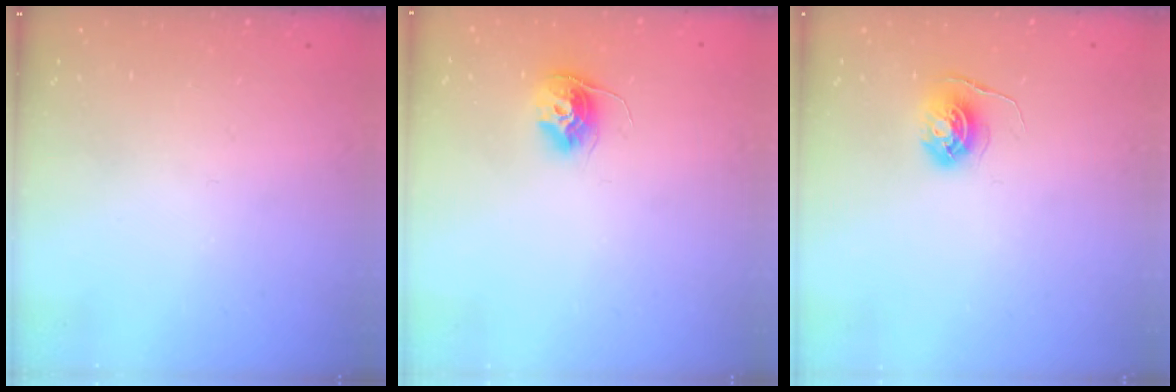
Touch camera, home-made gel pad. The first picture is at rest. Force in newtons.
{"total": 10.2, "press": 10.1, "slide": 0.7}
{"total": 5.6, "press": 5.5, "slide": 0.6}